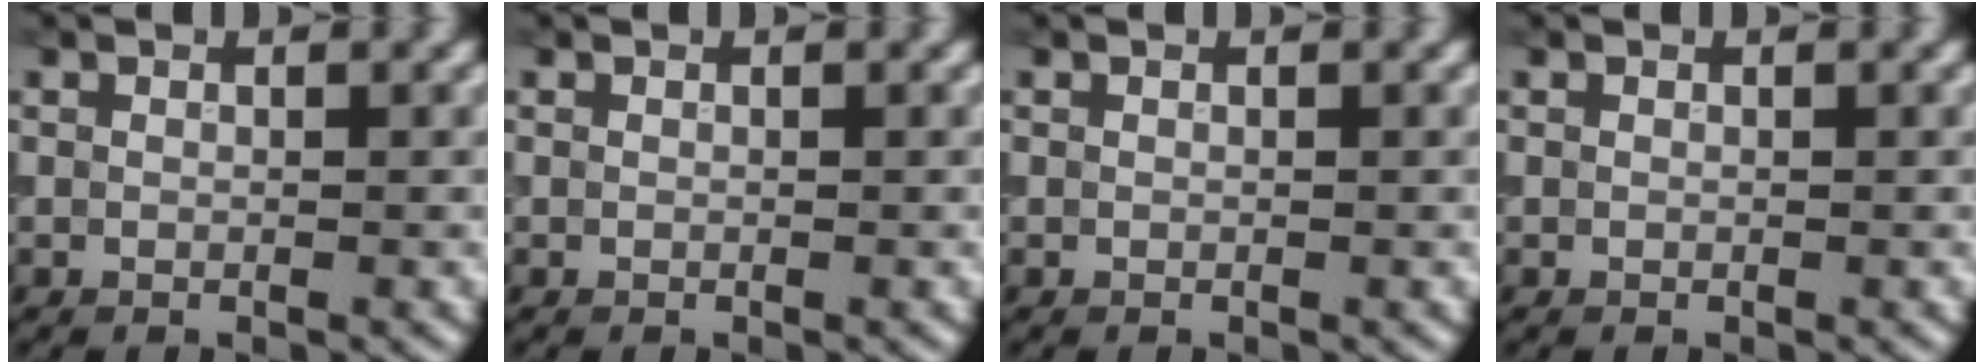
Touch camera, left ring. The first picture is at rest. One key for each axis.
{"total": 0.0}
{"total": 0.0}
{"total": 0.0}